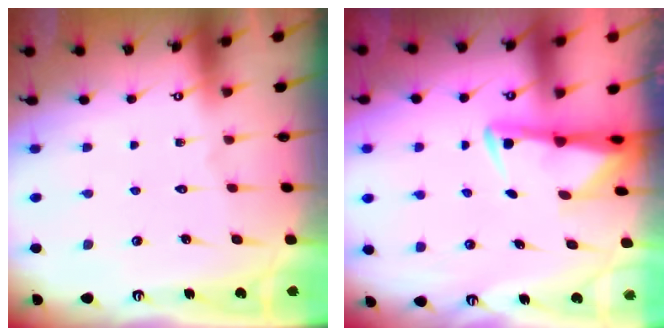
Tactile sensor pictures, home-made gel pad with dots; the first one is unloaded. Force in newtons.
{"total": 2.9, "press": 2.9, "slide": 0.4}